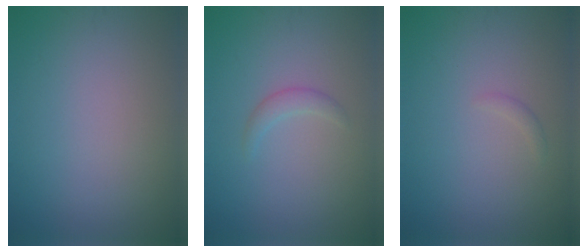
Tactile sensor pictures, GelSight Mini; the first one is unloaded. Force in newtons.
{"total": 1.2, "press": 1.2, "slide": 0.1}
{"total": 0.6, "press": 0.6, "slide": 0.1}